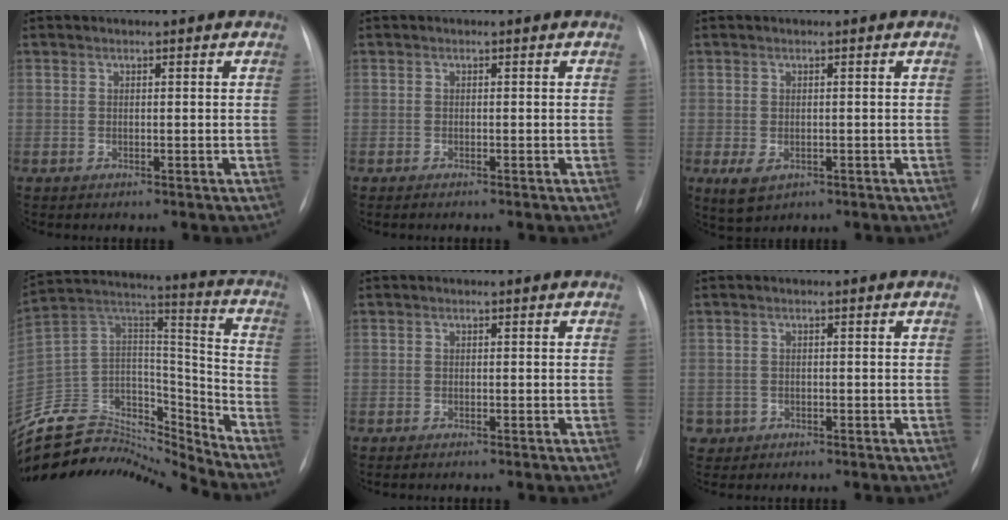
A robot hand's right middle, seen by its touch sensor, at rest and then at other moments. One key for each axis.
{"total": 1.2, "fx": -1.0, "fy": 0.0, "fz": 0.7, "tx": -0.012, "ty": -0.003, "tz": -0.011}
{"total": 3.2, "fx": -1.3, "fy": 2.1, "fz": 2.1, "tx": -0.043, "ty": -0.006, "tz": -0.008}
{"total": 23.1, "fx": -22.4, "fy": 3.7, "fz": 4.0, "tx": -0.089, "ty": 0.061, "tz": -0.375}
{"total": 0.9, "fx": -0.8, "fy": 0.0, "fz": 0.5, "tx": -0.010, "ty": -0.002, "tz": -0.009}
{"total": 1.9, "fx": -0.9, "fy": 1.6, "fz": -0.2, "tx": 0.001, "ty": 0.008, "tz": -0.014}